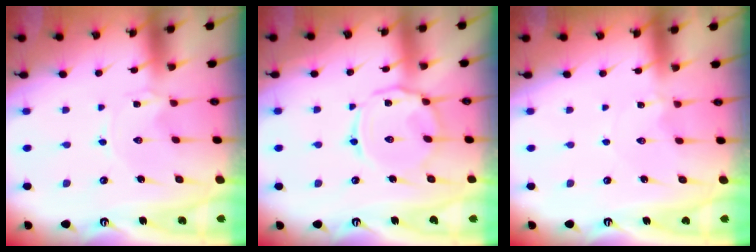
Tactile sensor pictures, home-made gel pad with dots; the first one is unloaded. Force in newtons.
{"total": 7.6, "press": 7.6, "slide": 0.6}
{"total": 1.0, "press": 1.0, "slide": 0.3}